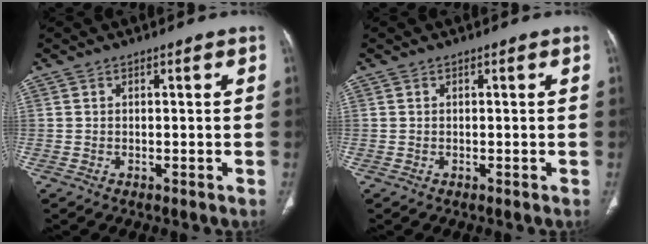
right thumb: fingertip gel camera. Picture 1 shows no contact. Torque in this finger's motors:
{"motor_torque": [0.03, 0.02, -0.04, -0.01, 0.02]}